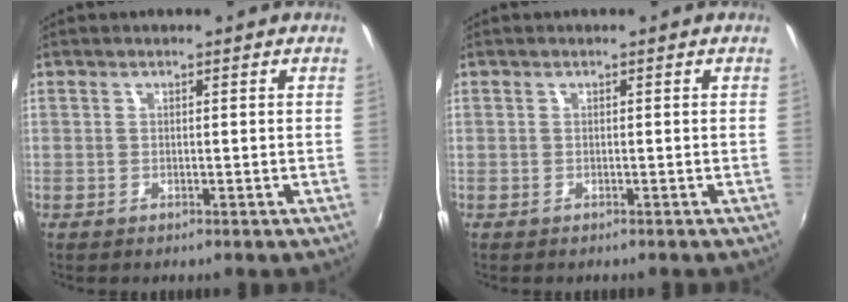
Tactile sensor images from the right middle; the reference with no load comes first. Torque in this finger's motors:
{"motor_torque": [0.09, -0.11, 0.00, 0.00]}